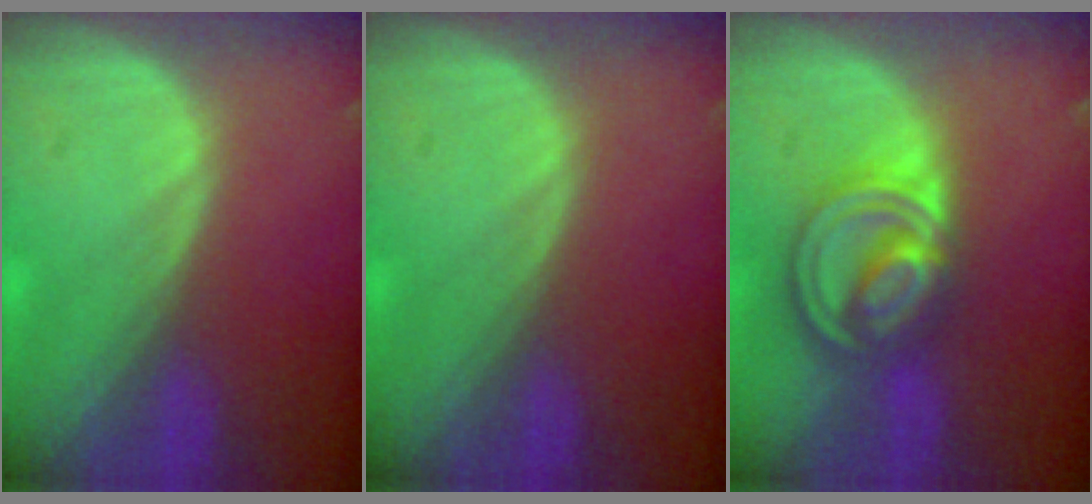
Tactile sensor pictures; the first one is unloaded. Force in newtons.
{"total": 0.0}
{"total": 8.7, "press": 7.3, "slide": 4.7}